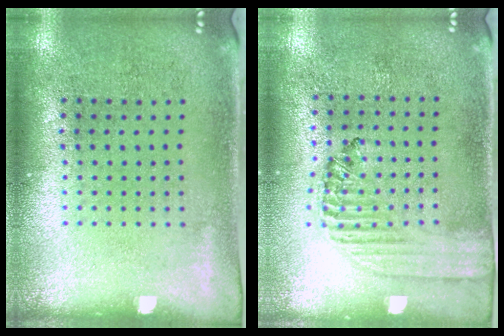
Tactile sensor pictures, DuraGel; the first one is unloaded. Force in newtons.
{"total": 1.4, "press": 1.2, "slide": 0.6}